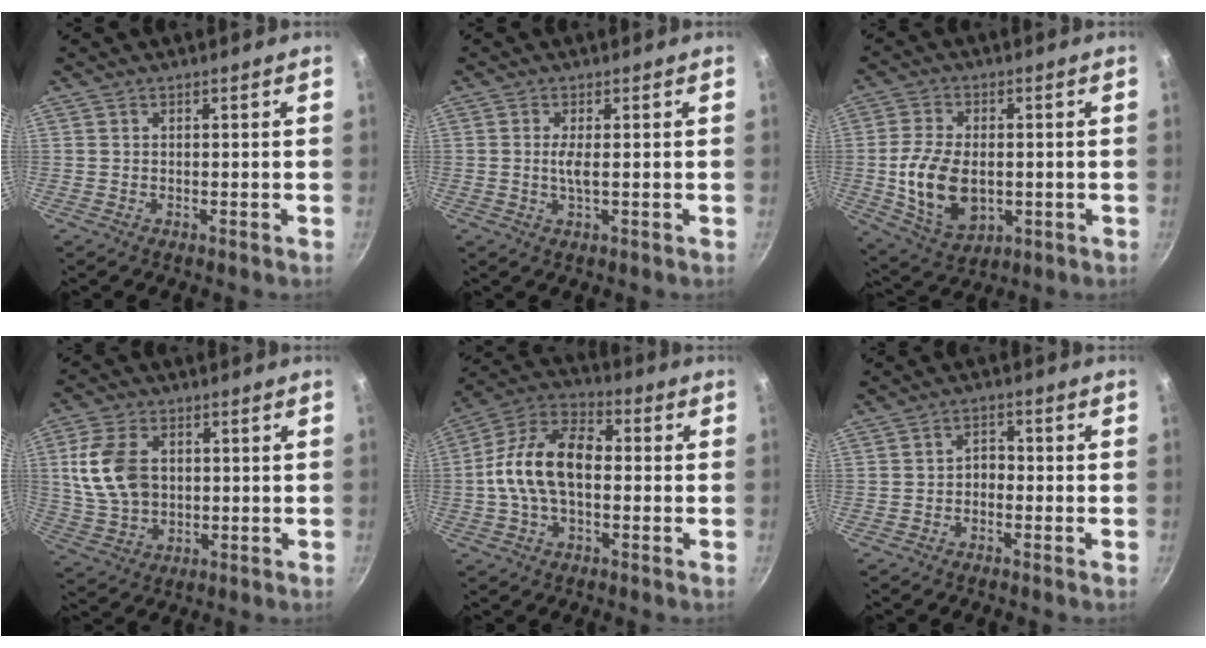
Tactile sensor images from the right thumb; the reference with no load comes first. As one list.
[{"total": 2.4, "force": [0.1, 0.4, 2.4], "torque": [-0.056, -0.002, 0.001]}, {"total": 13.1, "force": [-1.1, 8.3, 10.1], "torque": [-0.183, -0.003, -0.008]}, {"total": 11.8, "force": [1.7, 8.2, 8.4], "torque": [-0.152, 0.001, 0.038]}, {"total": 15.0, "force": [-0.6, 9.0, 12.0], "torque": [-0.196, 0.044, -0.032]}, {"total": 2.5, "force": [-1.0, 1.8, 1.5], "torque": [-0.010, 0.014, -0.021]}]